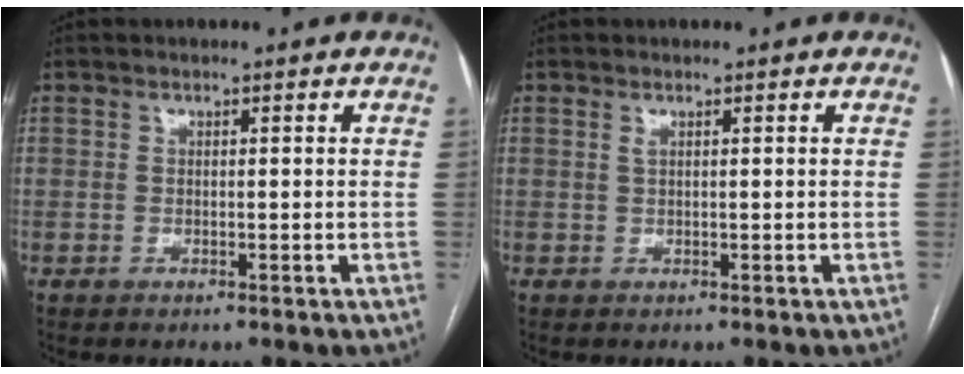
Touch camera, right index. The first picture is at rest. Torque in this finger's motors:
{"motor_torque": [-0.04, 0.01, -0.02, 0.01]}